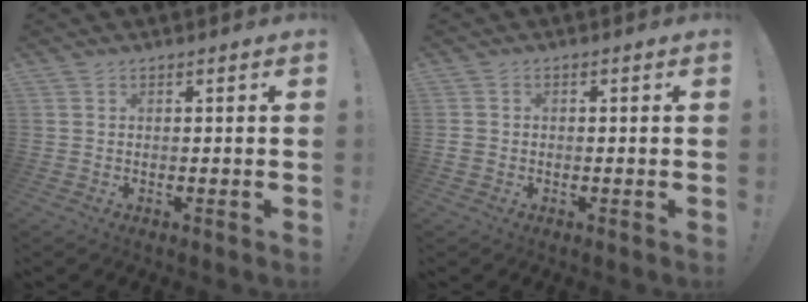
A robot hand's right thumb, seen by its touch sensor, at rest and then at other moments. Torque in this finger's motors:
{"motor_torque": [-0.07, -0.04, 0.31, -0.25, 0.01]}